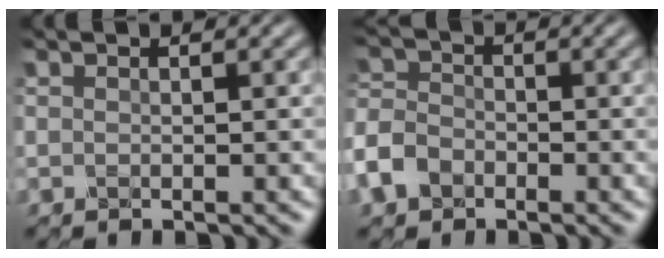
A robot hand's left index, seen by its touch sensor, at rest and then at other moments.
{"total": 4.4, "force": [-2.4, 3.1, 2.0], "torque": [-0.053, 0.000, -0.064]}